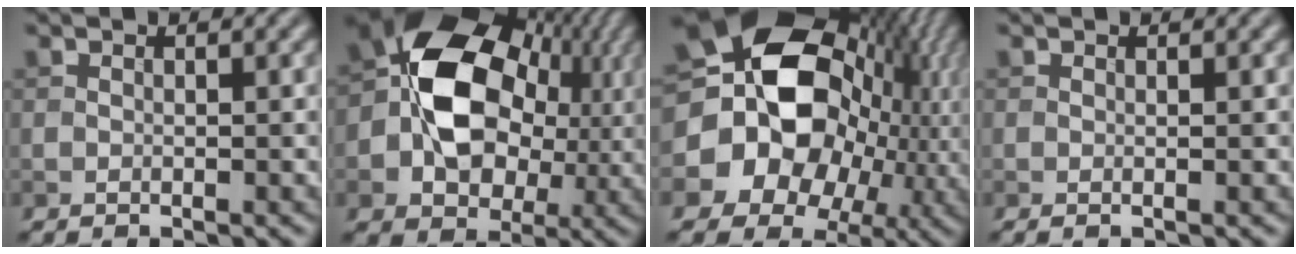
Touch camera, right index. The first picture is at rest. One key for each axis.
{"total": 12.7, "fx": 0.6, "fy": 9.3, "fz": 8.5, "tx": -0.131, "ty": 0.004, "tz": 0.001}
{"total": 18.3, "fx": 1.5, "fy": 14.5, "fz": 11.0, "tx": -0.179, "ty": -0.008, "tz": 0.024}
{"total": 0.6, "fx": 0.0, "fy": 0.1, "fz": 0.6, "tx": -0.008, "ty": -0.002, "tz": -0.002}